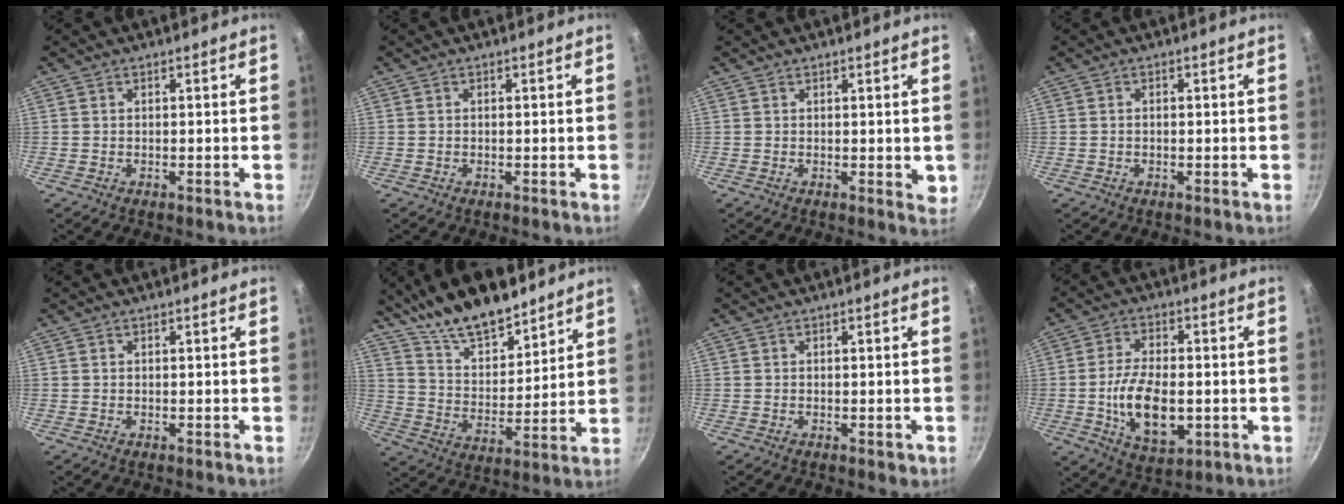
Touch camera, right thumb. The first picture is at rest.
{"total": 0.0}
{"total": 2.4, "force": [1.1, 1.1, 1.8], "torque": [-0.018, -0.003, 0.018]}
{"total": 0.7, "force": [-0.1, 0.4, 0.5], "torque": [-0.008, 0.004, -0.003]}
{"total": 0.0}
{"total": 18.1, "force": [14.0, 6.9, 9.3], "torque": [-0.114, -0.077, 0.243]}
{"total": 1.0, "force": [-0.3, 0.5, 0.8], "torque": [-0.010, -0.002, -0.003]}
{"total": 12.5, "force": [-1.6, 6.8, 10.4], "torque": [-0.180, 0.003, -0.025]}